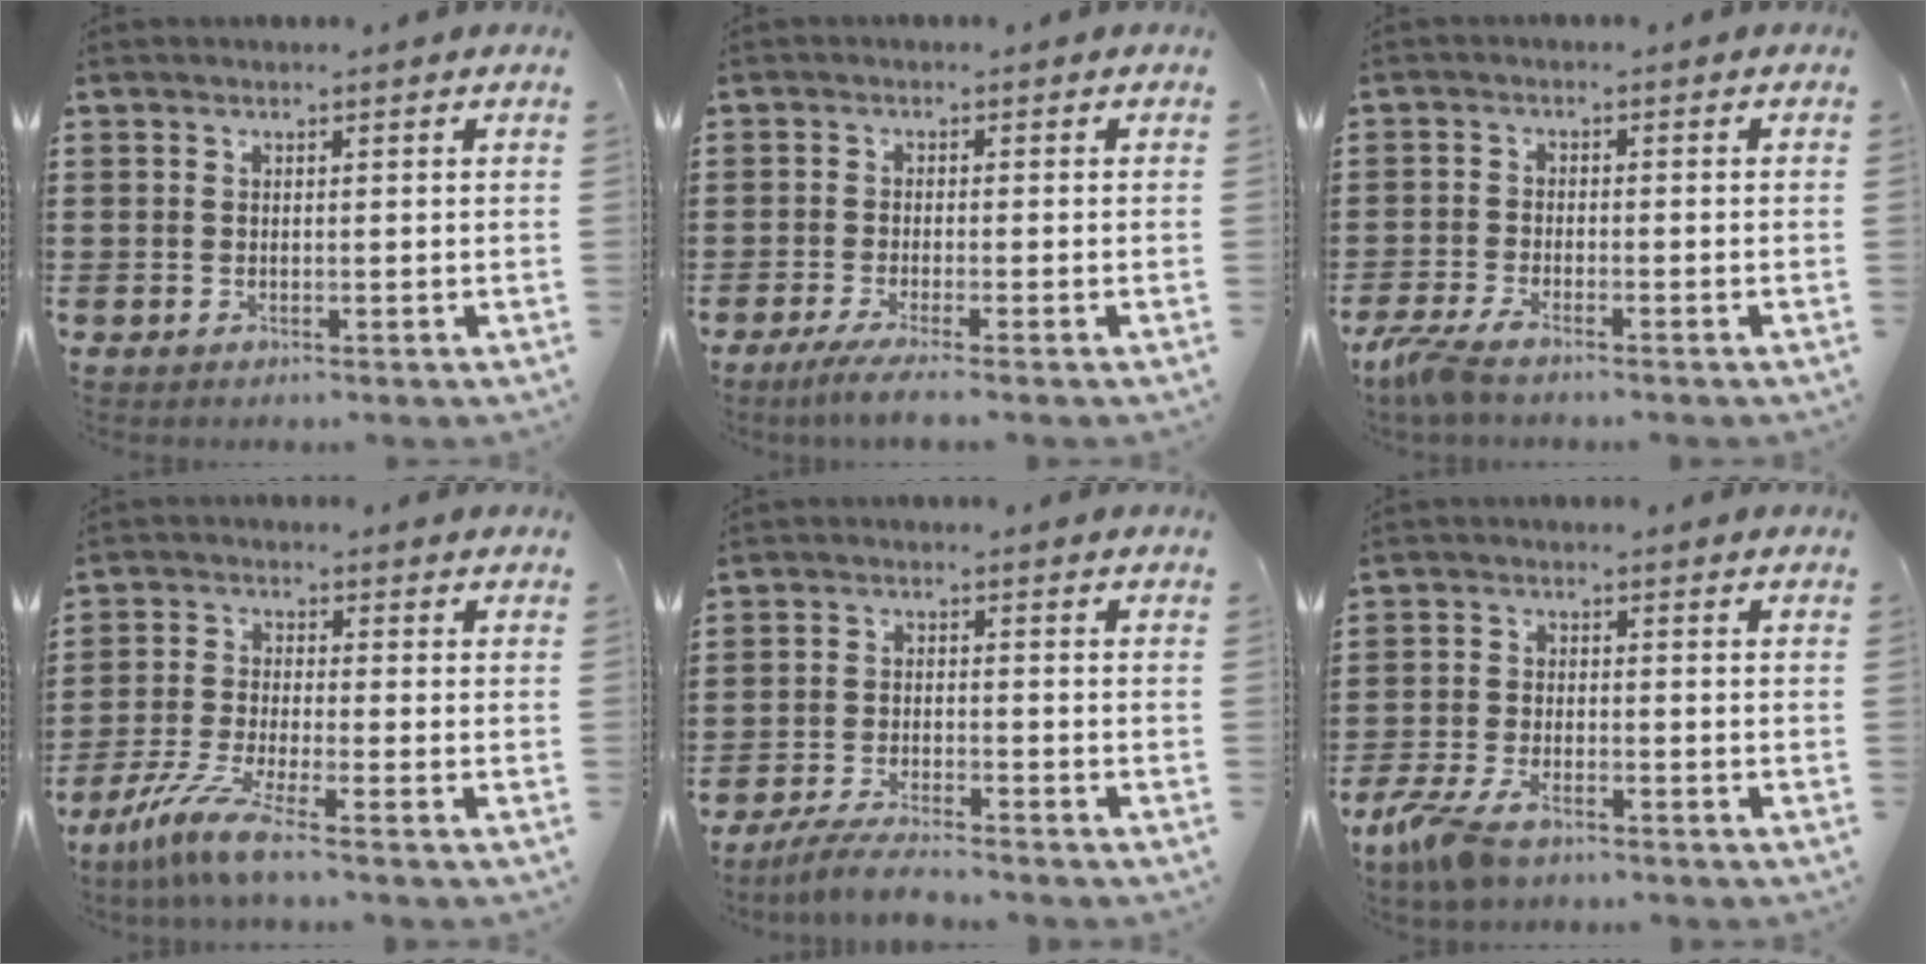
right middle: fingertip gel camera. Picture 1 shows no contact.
{"total": 2.5, "force": [-1.8, -0.4, 1.7], "torque": [-0.036, -0.010, -0.034]}
{"total": 3.7, "force": [-3.0, 0.2, 2.1], "torque": [-0.065, -0.015, -0.065]}
{"total": 6.6, "force": [-4.8, 0.0, 4.5], "torque": [-0.115, -0.027, -0.098]}
{"total": 4.3, "force": [-4.0, 0.0, 1.7], "torque": [-0.036, -0.007, -0.078]}
{"total": 5.5, "force": [-4.1, 1.7, 3.4], "torque": [-0.090, -0.009, -0.084]}